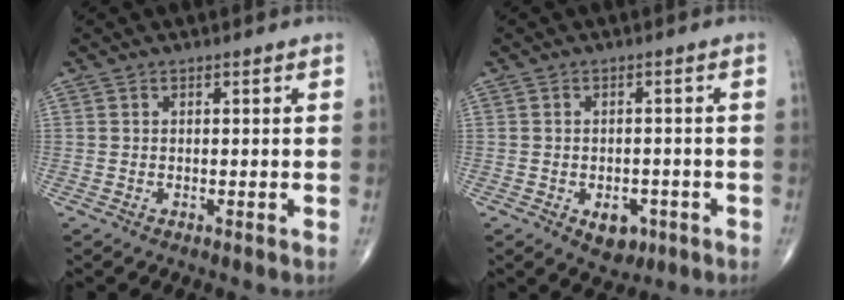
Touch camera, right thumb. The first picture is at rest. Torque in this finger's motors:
{"motor_torque": [1.93, 1.21, 0.19, -0.42, 0.01]}